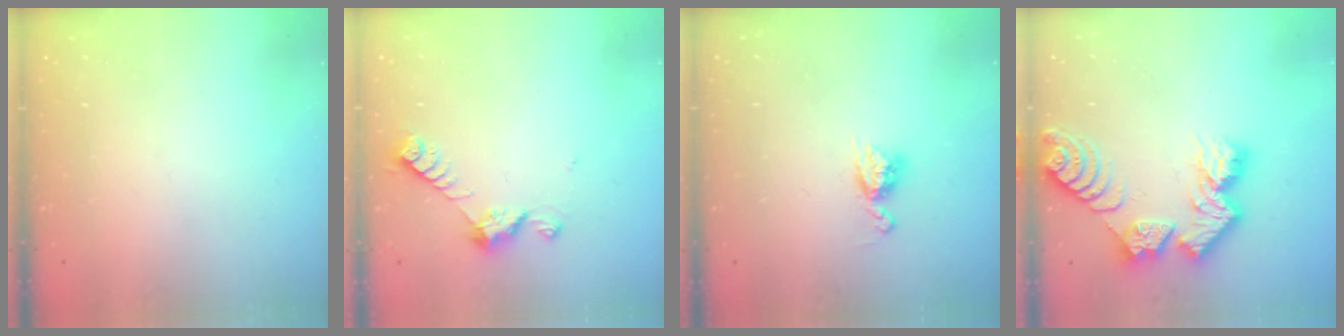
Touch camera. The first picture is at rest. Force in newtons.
{"total": 7.2, "press": 7.2, "slide": 0.5}
{"total": 7.7, "press": 7.7, "slide": 0.6}
{"total": 12.7, "press": 12.6, "slide": 1.0}